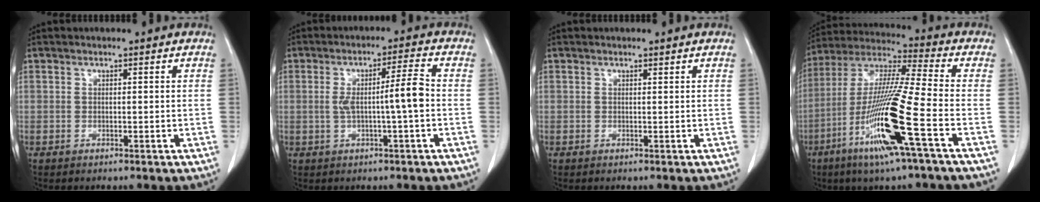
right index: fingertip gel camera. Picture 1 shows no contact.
{"total": 6.1, "force": [-0.5, -0.1, 6.0], "torque": [-0.104, 0.013, -0.006]}
{"total": 0.0}
{"total": 17.5, "force": [-6.8, -0.8, 16.1], "torque": [-0.335, -0.027, -0.136]}